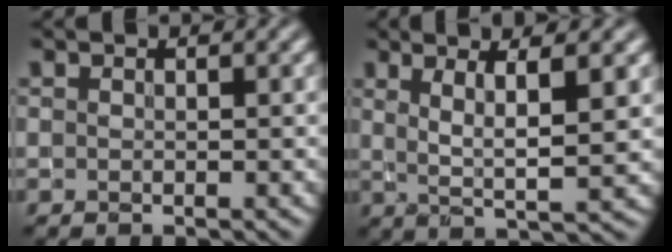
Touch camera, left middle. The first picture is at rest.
{"total": 5.0, "force": [1.6, 1.0, 4.6], "torque": [-0.082, -0.005, 0.032]}